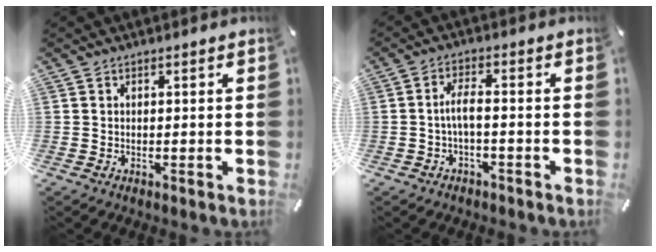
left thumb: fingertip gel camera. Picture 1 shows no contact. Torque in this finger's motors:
{"motor_torque": [-0.02, -0.24, 0.26, 0.17, 0.06]}